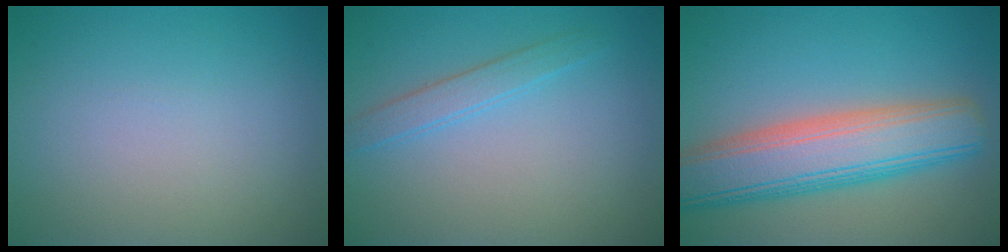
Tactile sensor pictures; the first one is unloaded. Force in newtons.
{"total": 1.8, "press": 1.8, "slide": 0.1}
{"total": 8.6, "press": 8.6, "slide": 0.6}